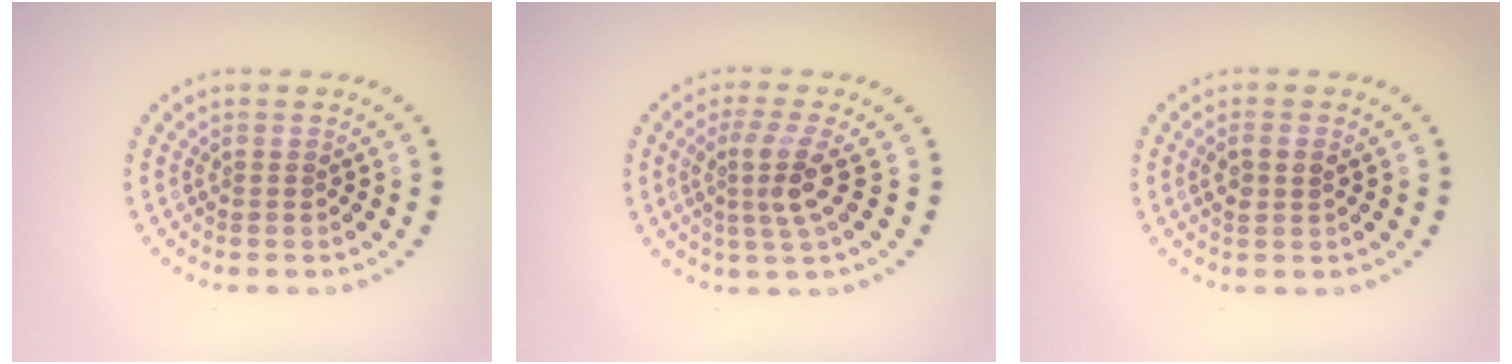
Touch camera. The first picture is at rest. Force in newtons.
{"total": 3.2, "press": 2.3, "slide": 2.3}
{"total": 1.6, "press": 1.5, "slide": 0.4}